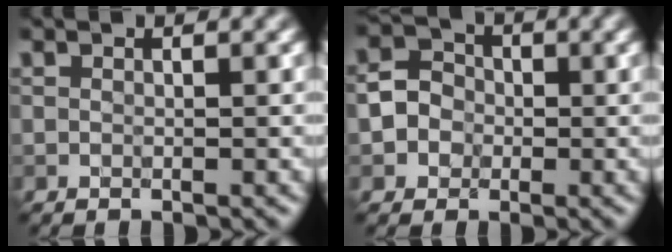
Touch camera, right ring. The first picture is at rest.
{"total": 2.9, "force": [-0.6, 2.7, 1.1], "torque": [0.000, 0.004, -0.017]}